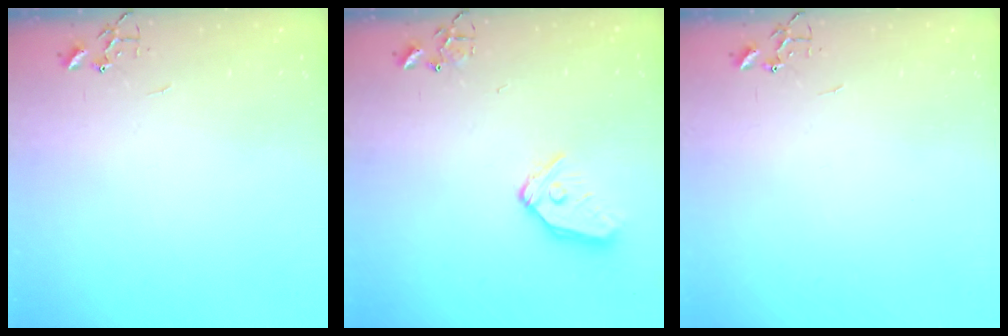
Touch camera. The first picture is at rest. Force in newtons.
{"total": 12.5, "press": 12.4, "slide": 1.6}
{"total": 0.0}